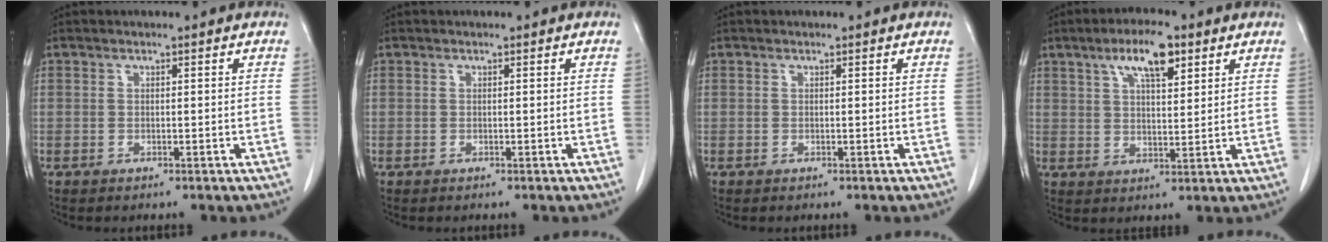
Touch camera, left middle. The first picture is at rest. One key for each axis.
{"total": 0.0}
{"total": 0.0}
{"total": 7.9, "fx": 4.5, "fy": 2.2, "fz": 6.2, "tx": -0.112, "ty": 0.011, "tz": 0.076}